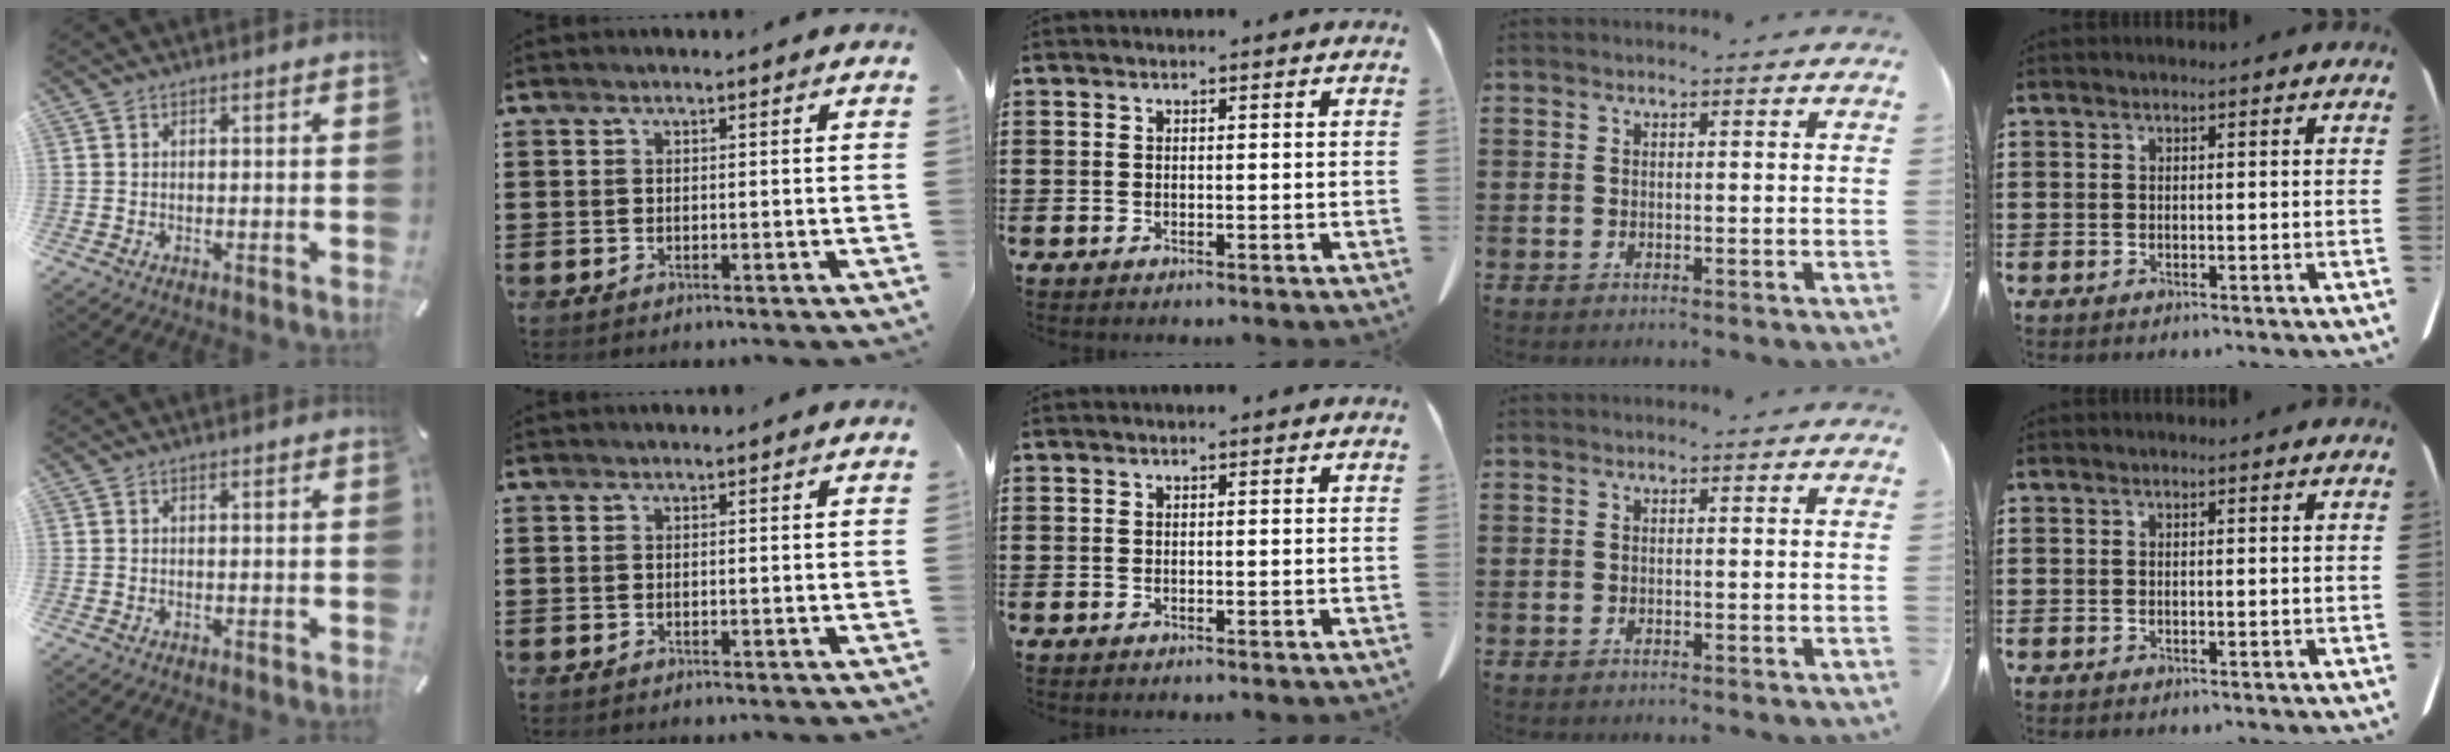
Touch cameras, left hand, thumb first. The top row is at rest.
{}